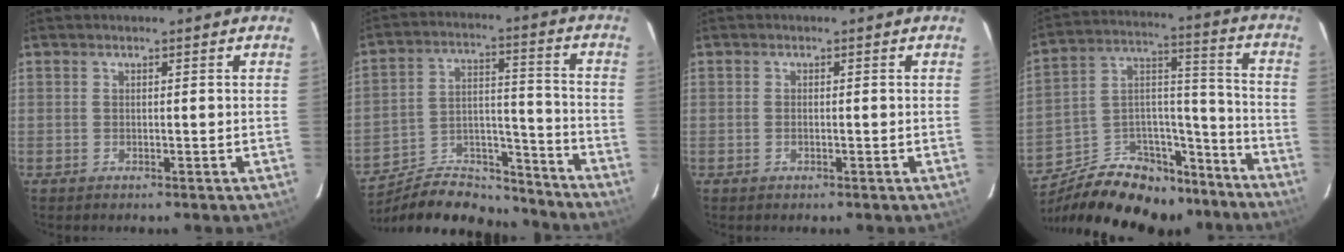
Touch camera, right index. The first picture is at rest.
{"total": 17.1, "force": [-15.4, 5.8, 4.8], "torque": [-0.091, 0.042, -0.231]}
{"total": 0.7, "force": [-0.3, 0.4, 0.6], "torque": [-0.011, 0.000, -0.005]}
{"total": 23.1, "force": [-17.6, 11.5, 9.7], "torque": [-0.188, 0.067, -0.245]}